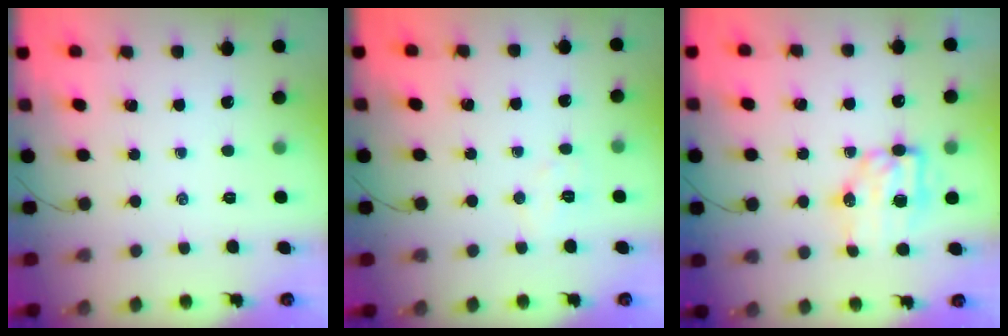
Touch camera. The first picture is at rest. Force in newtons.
{"total": 4.1, "press": 4.0, "slide": 1.0}
{"total": 8.1, "press": 8.0, "slide": 0.9}